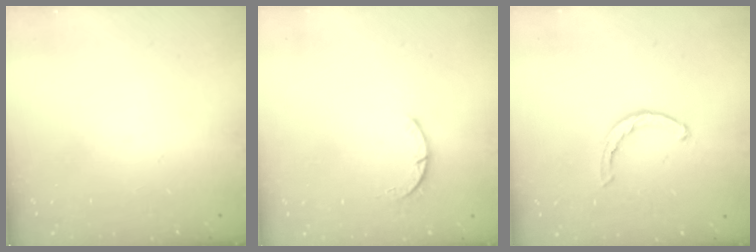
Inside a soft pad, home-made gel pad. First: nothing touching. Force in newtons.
{"total": 2.4, "press": 2.4, "slide": 0.3}
{"total": 2.7, "press": 2.7, "slide": 0.4}